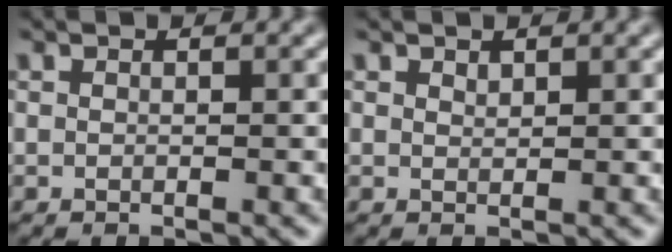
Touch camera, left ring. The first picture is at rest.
{"total": 0.6, "force": [0.5, 0.2, 0.2], "torque": [-0.004, -0.003, 0.012]}